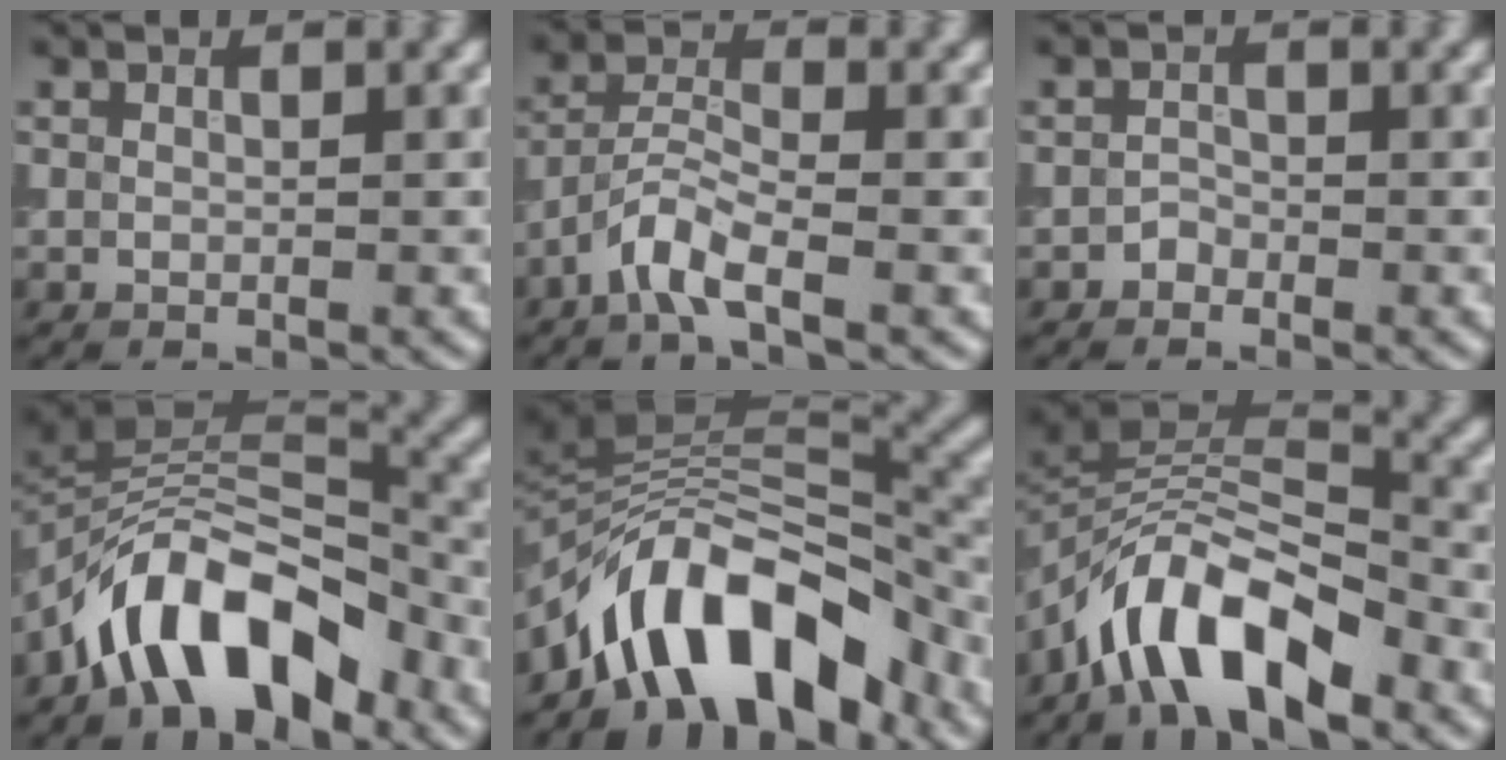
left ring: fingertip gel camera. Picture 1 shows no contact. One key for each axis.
{"total": 3.5, "fx": -2.4, "fy": 0.7, "fz": 2.5, "tx": -0.056, "ty": 0.006, "tz": -0.059}
{"total": 0.9, "fx": -0.7, "fy": 0.5, "fz": 0.1, "tx": 0.002, "ty": 0.000, "tz": -0.016}
{"total": 9.1, "fx": -5.6, "fy": 4.2, "fz": 5.9, "tx": -0.070, "ty": 0.019, "tz": -0.108}
{"total": 11.1, "fx": -6.8, "fy": 5.0, "fz": 7.2, "tx": -0.091, "ty": 0.018, "tz": -0.128}
{"total": 8.4, "fx": -5.4, "fy": 3.3, "fz": 5.5, "tx": -0.077, "ty": 0.010, "tz": -0.108}